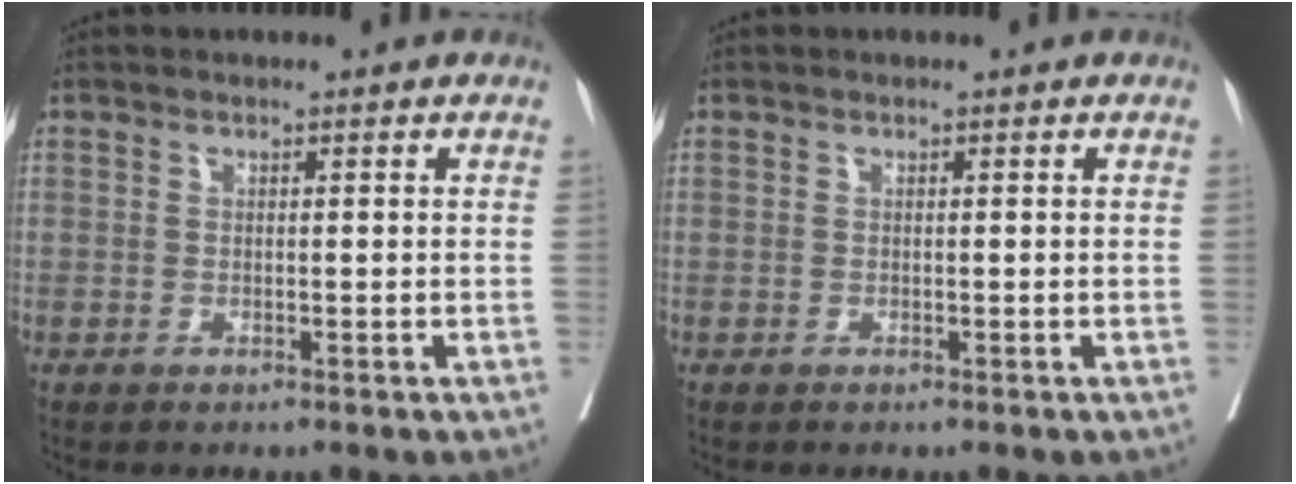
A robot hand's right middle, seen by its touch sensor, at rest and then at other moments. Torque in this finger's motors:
{"motor_torque": [0.87, -1.26, -0.79, -0.21]}